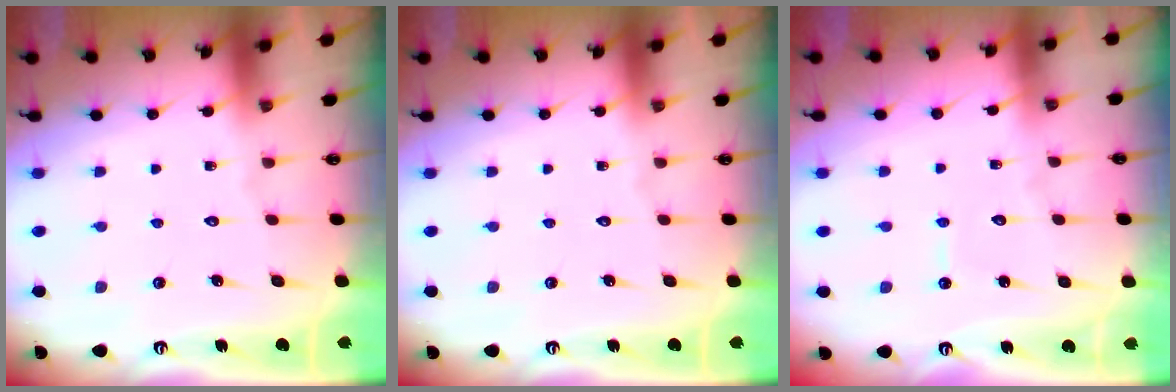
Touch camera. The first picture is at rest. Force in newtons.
{"total": 0.0}
{"total": 2.8, "press": 2.8, "slide": 0.3}